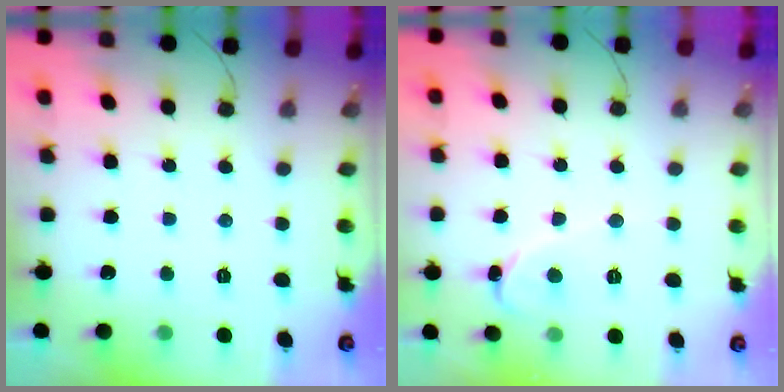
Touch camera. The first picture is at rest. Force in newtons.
{"total": 1.6, "press": 1.6, "slide": 0.0}